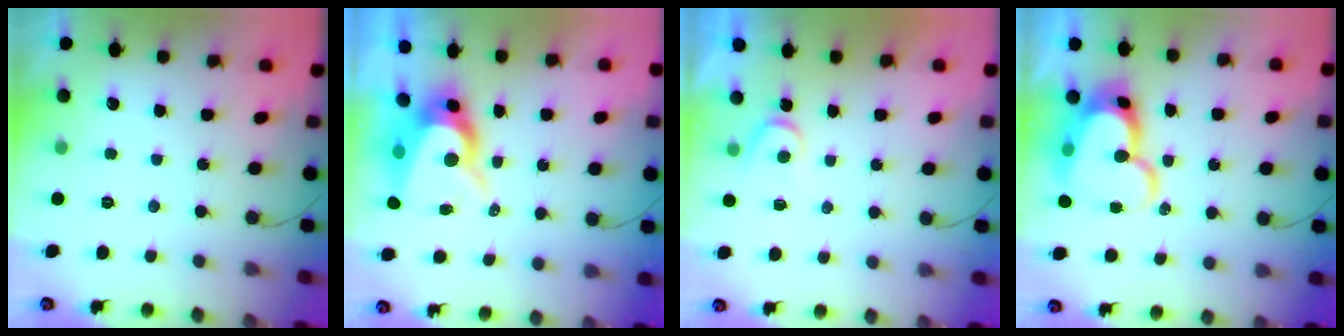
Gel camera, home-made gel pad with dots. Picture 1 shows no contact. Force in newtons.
{"total": 10.3, "press": 10.3, "slide": 0.9}
{"total": 3.7, "press": 3.6, "slide": 0.4}
{"total": 17.1, "press": 17.1, "slide": 1.7}